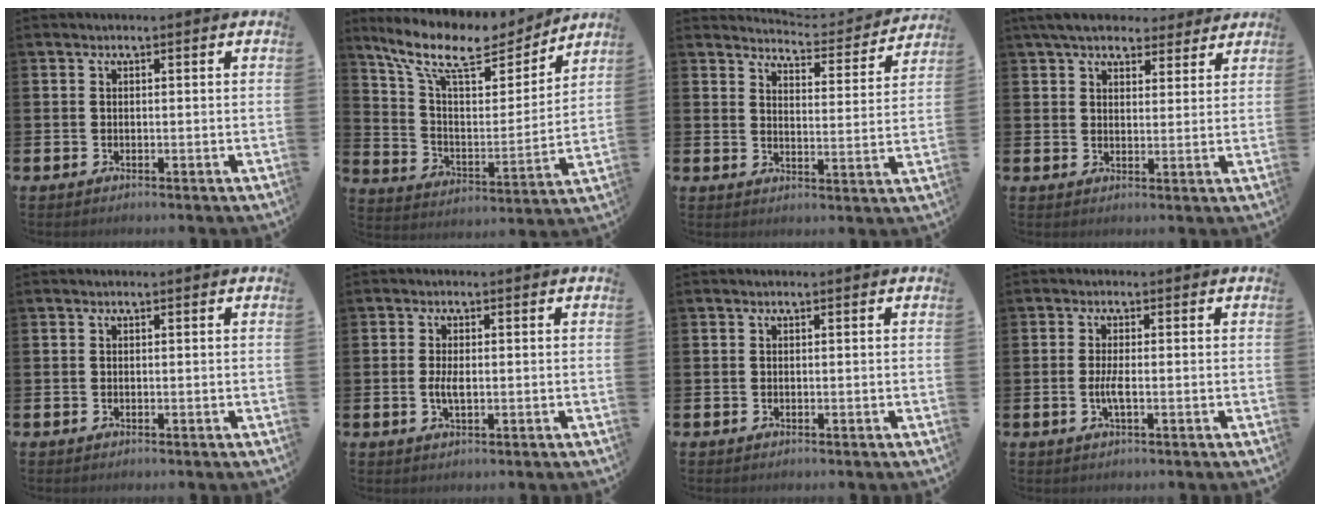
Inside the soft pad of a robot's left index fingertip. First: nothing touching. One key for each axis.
{"total": 12.4, "fx": 10.3, "fy": 3.7, "fz": 5.7, "tx": -0.150, "ty": -0.057, "tz": 0.180}
{"total": 4.8, "fx": 4.7, "fy": 0.5, "fz": 0.6, "tx": -0.017, "ty": -0.041, "tz": 0.076}
{"total": 6.5, "fx": 5.9, "fy": 2.3, "fz": 1.6, "tx": -0.039, "ty": -0.022, "tz": 0.107}
{"total": 0.0}
{"total": 2.3, "fx": -0.1, "fy": 1.0, "fz": 2.1, "tx": -0.038, "ty": 0.000, "tz": -0.004}
{"total": 0.0}
{"total": 2.1, "fx": -0.6, "fy": 0.3, "fz": 2.0, "tx": -0.042, "ty": 0.002, "tz": -0.010}